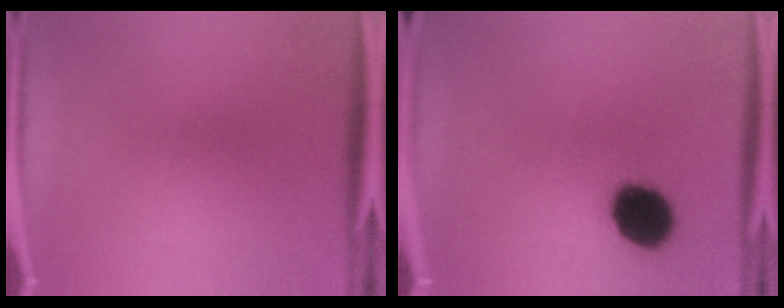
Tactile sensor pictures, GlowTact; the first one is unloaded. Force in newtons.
{"total": 11.8}